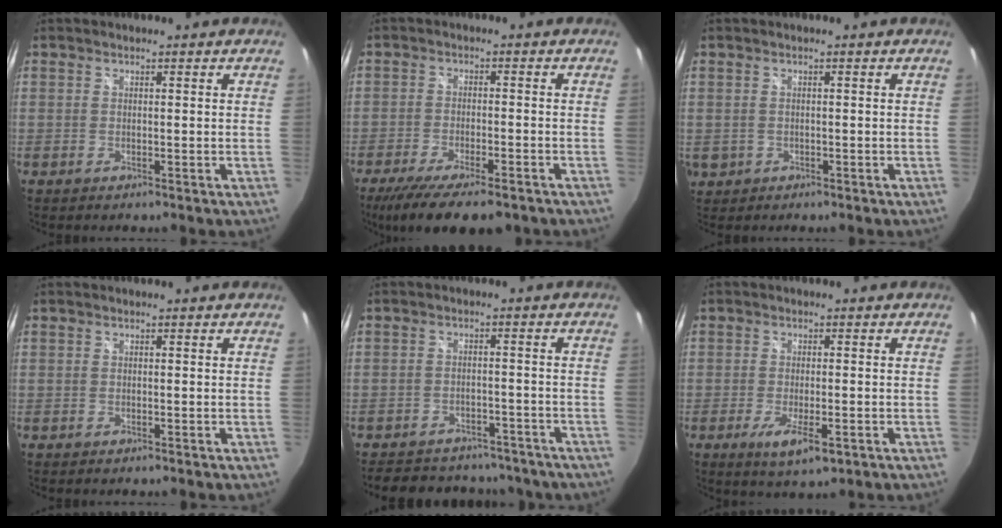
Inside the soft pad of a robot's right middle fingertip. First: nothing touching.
{"total": 13.8, "force": [-10.6, 3.6, 8.1], "torque": [-0.168, -0.044, -0.168]}
{"total": 3.6, "force": [-0.5, 3.2, 1.5], "torque": [-0.035, -0.003, -0.001]}
{"total": 0.0}
{"total": 18.1, "force": [-14.8, 7.9, 6.7], "torque": [-0.142, 0.017, -0.181]}
{"total": 6.0, "force": [-2.7, 1.8, 5.0], "torque": [-0.102, -0.018, -0.045]}